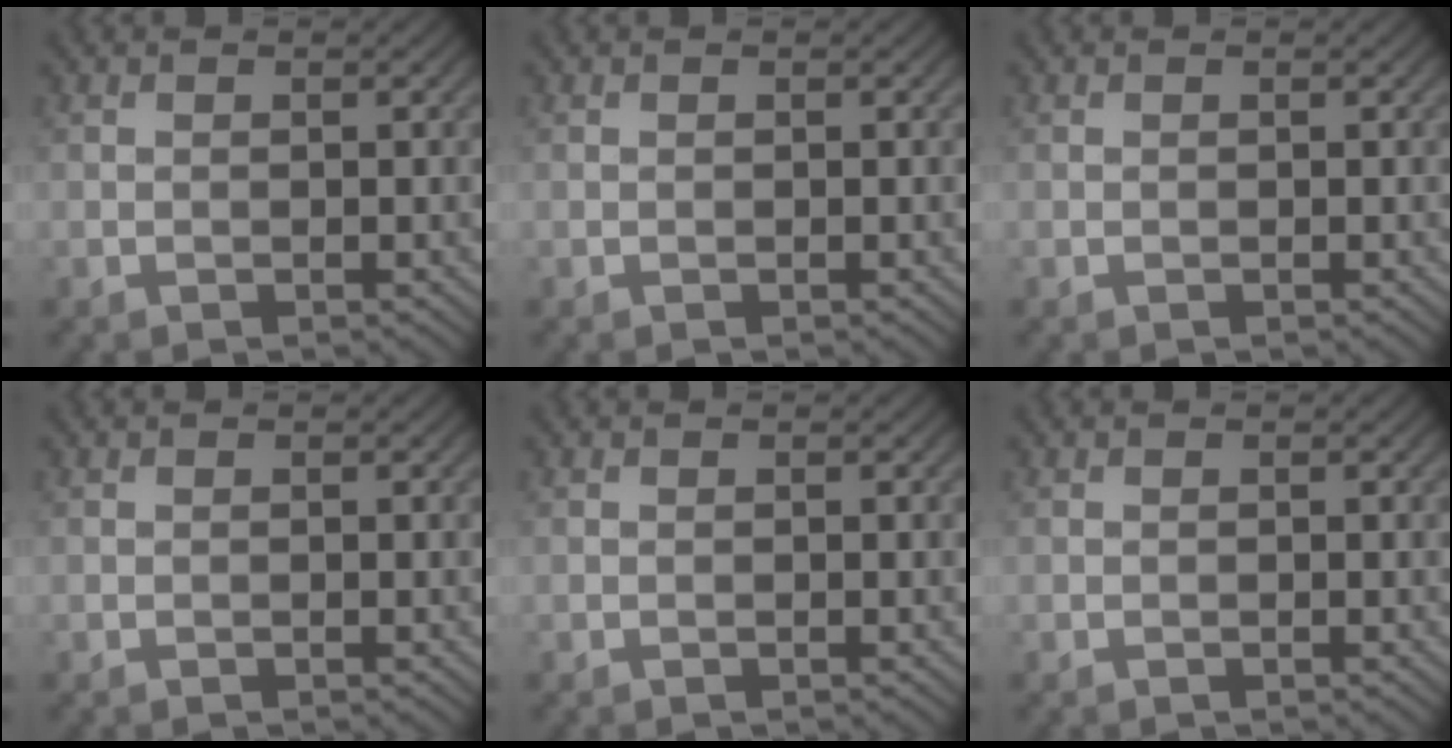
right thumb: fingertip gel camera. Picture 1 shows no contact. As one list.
[{"total": 0.0}, {"total": 0.0}, {"total": 0.0}, {"total": 0.0}, {"total": 0.0}]